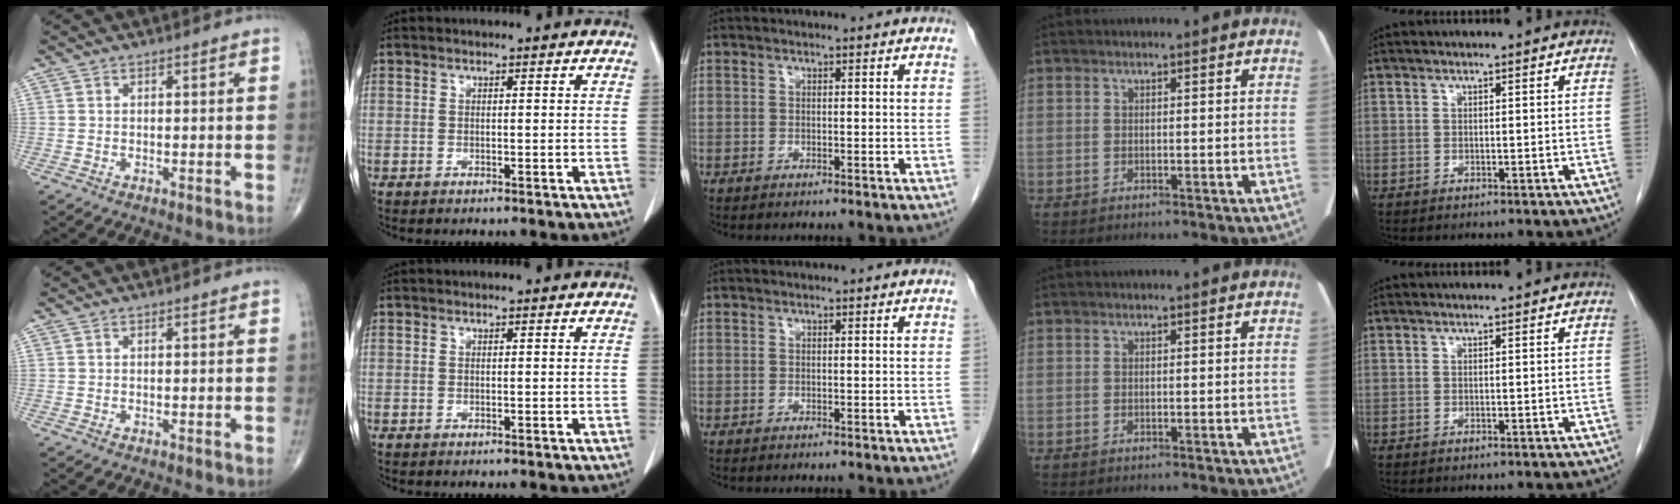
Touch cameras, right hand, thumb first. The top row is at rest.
{}